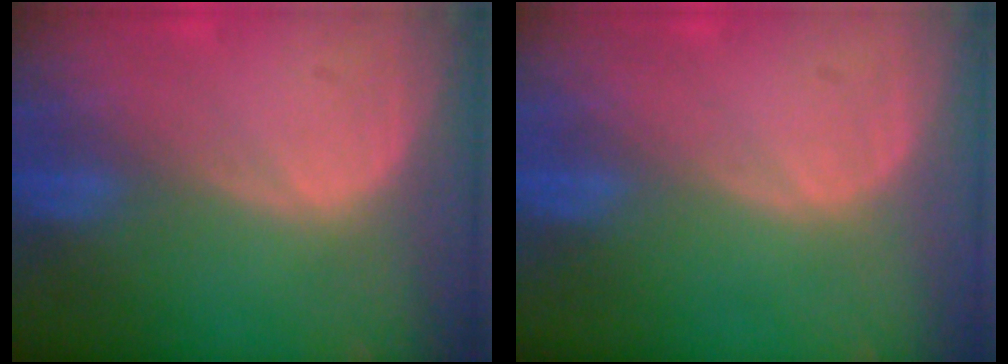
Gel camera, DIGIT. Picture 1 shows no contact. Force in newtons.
{"total": 0.0}